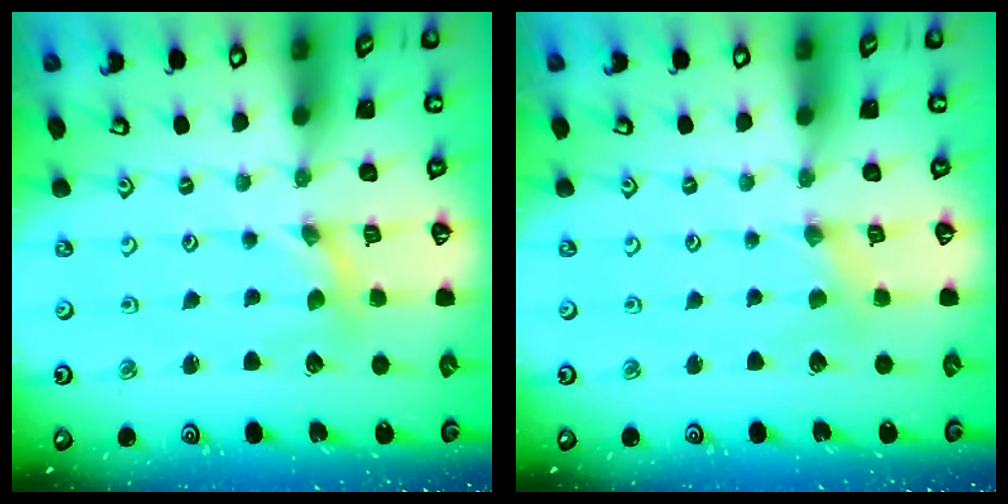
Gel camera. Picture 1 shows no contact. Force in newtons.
{"total": 2.1, "press": 2.1, "slide": 0.3}